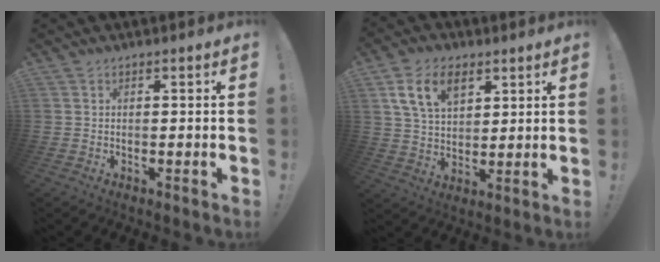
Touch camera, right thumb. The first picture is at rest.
{"total": 12.4, "force": [6.1, 7.5, 7.8], "torque": [-0.131, -0.010, 0.116]}